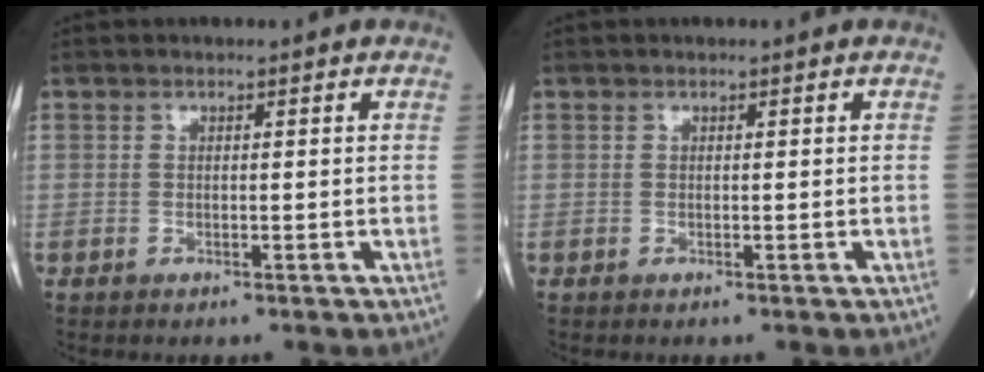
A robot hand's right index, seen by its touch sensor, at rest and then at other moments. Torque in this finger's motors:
{"motor_torque": [0.04, -0.03, 0.06, 0.01]}